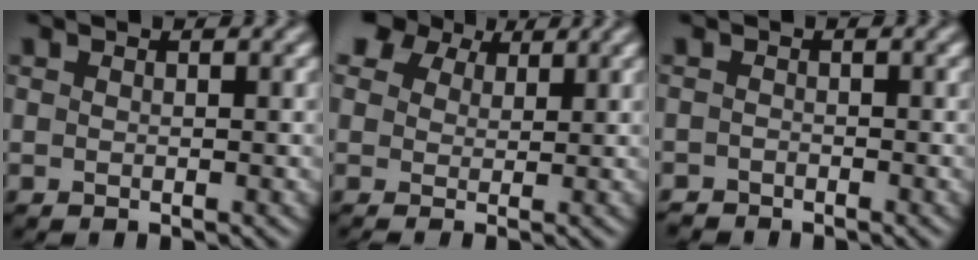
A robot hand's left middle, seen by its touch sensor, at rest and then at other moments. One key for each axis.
{"total": 4.4, "fx": 2.8, "fy": 2.8, "fz": 1.9, "tx": -0.039, "ty": 0.005, "tz": 0.039}
{"total": 1.7, "fx": -1.5, "fy": 0.8, "fz": -0.1, "tx": 0.009, "ty": 0.005, "tz": -0.026}